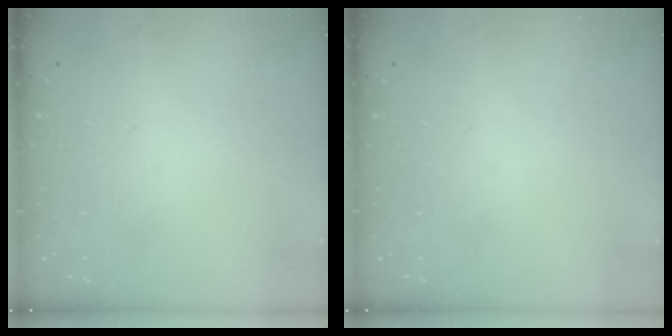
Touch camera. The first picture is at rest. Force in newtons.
{"total": 0.0}